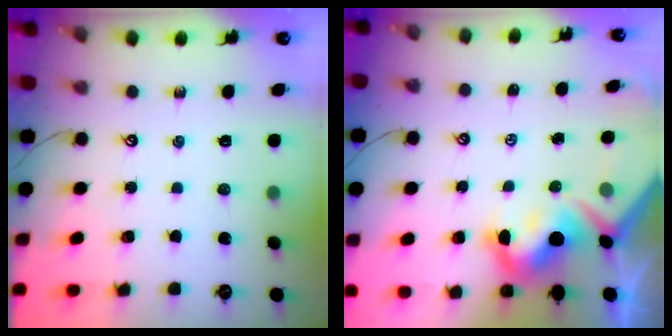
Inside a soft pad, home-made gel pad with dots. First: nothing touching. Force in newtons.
{"total": 9.5, "press": 9.4, "slide": 1.6}